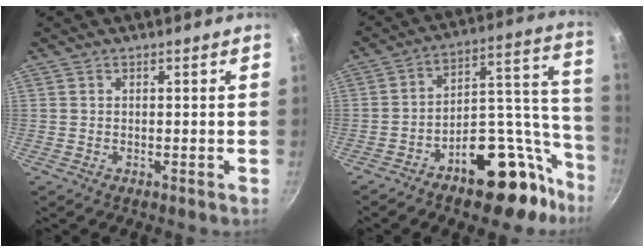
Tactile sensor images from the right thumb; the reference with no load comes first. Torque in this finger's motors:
{"motor_torque": [3.50, 1.51, 1.36, -1.23, 0.35]}